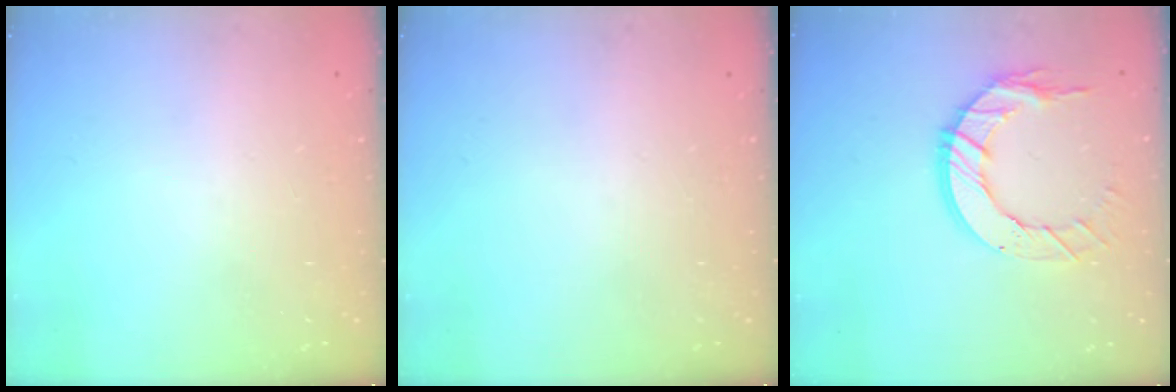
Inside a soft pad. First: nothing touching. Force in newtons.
{"total": 0.0}
{"total": 12.3, "press": 12.3, "slide": 1.2}